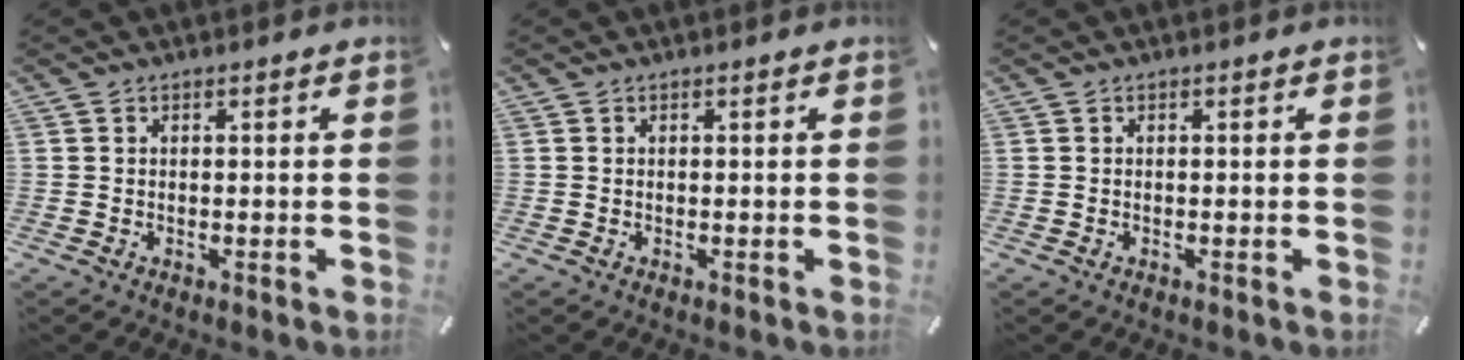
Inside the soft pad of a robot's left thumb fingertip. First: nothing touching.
{"total": 0.0}
{"total": 0.0}